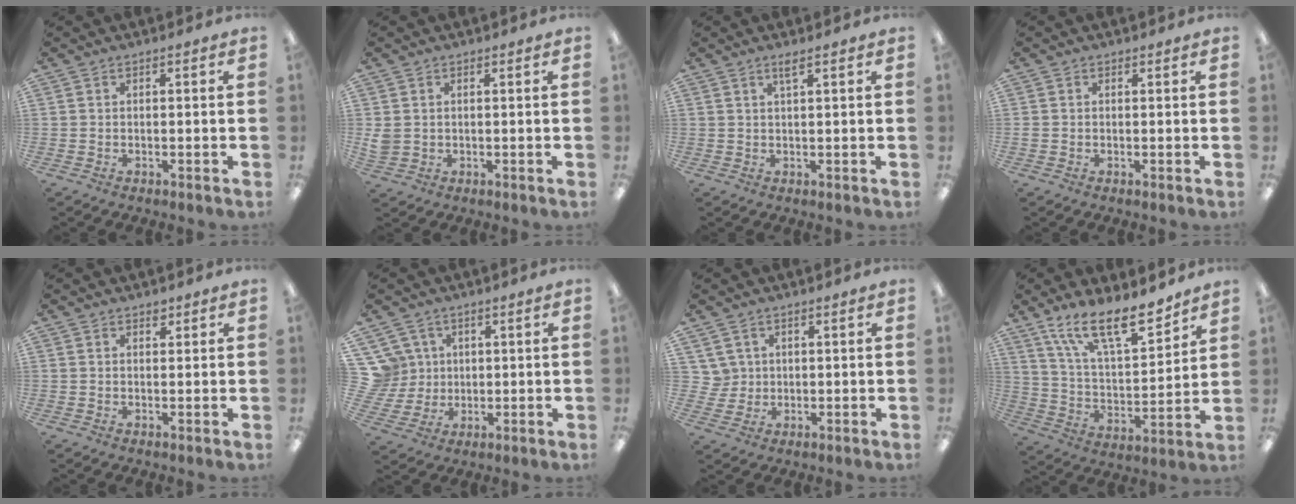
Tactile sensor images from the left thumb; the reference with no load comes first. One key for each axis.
{"total": 2.9, "fx": 0.7, "fy": 2.7, "fz": 0.9, "tx": -0.011, "ty": 0.001, "tz": 0.013}
{"total": 2.0, "fx": 1.5, "fy": 0.1, "fz": 1.4, "tx": -0.032, "ty": 0.002, "tz": 0.025}
{"total": 0.6, "fx": 0.1, "fy": 0.6, "fz": 0.2, "tx": -0.004, "ty": 0.004, "tz": 0.001}
{"total": 1.7, "fx": 1.3, "fy": 0.9, "fz": 0.5, "tx": 0.005, "ty": -0.006, "tz": 0.021}
{"total": 9.1, "fx": 3.6, "fy": 8.2, "fz": 1.5, "tx": -0.062, "ty": -0.008, "tz": 0.076}
{"total": 4.7, "fx": 2.2, "fy": 4.2, "fz": 0.1, "tx": -0.005, "ty": -0.004, "tz": 0.041}
{"total": 17.6, "fx": 13.4, "fy": 5.7, "fz": 9.9, "tx": -0.169, "ty": -0.079, "tz": 0.230}